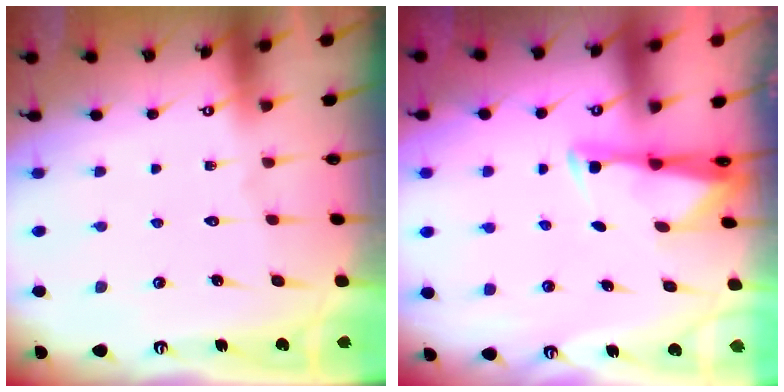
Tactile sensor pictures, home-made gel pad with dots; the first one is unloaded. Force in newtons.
{"total": 2.8, "press": 2.8, "slide": 0.4}